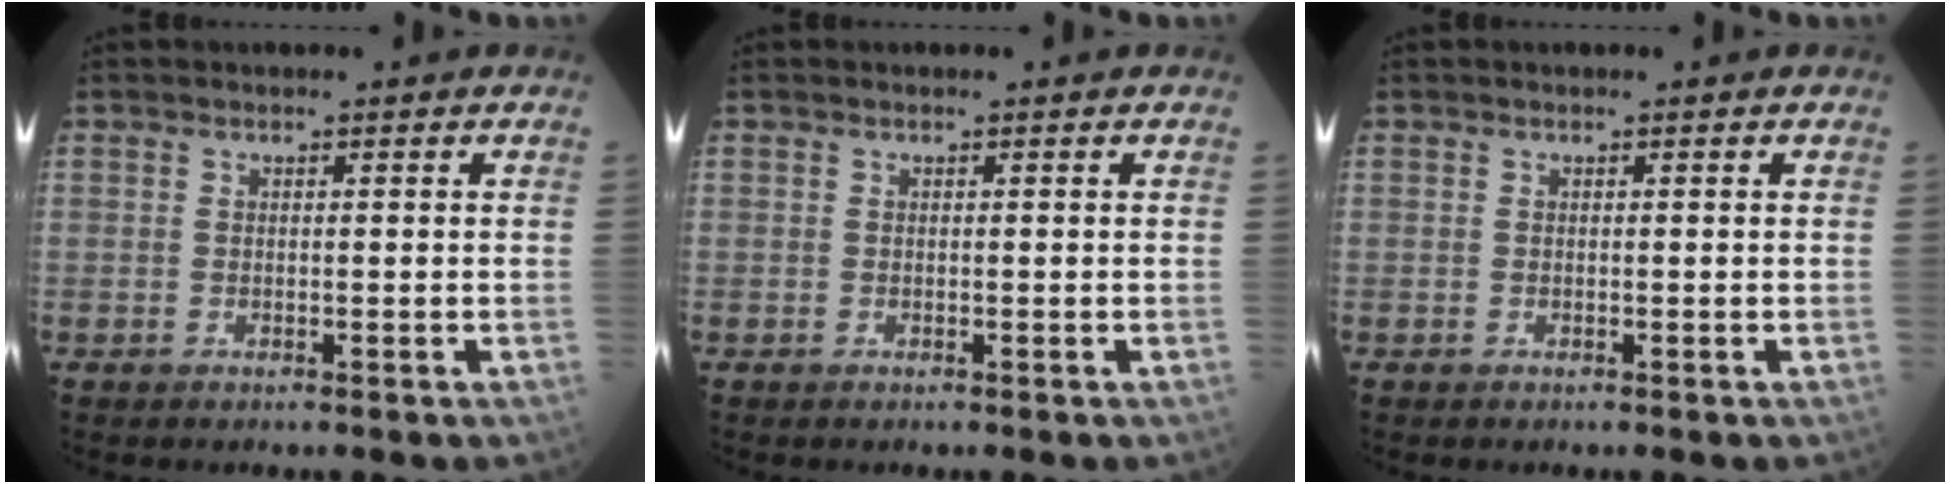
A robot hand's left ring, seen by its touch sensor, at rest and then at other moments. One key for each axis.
{"total": 0.0}
{"total": 0.0}